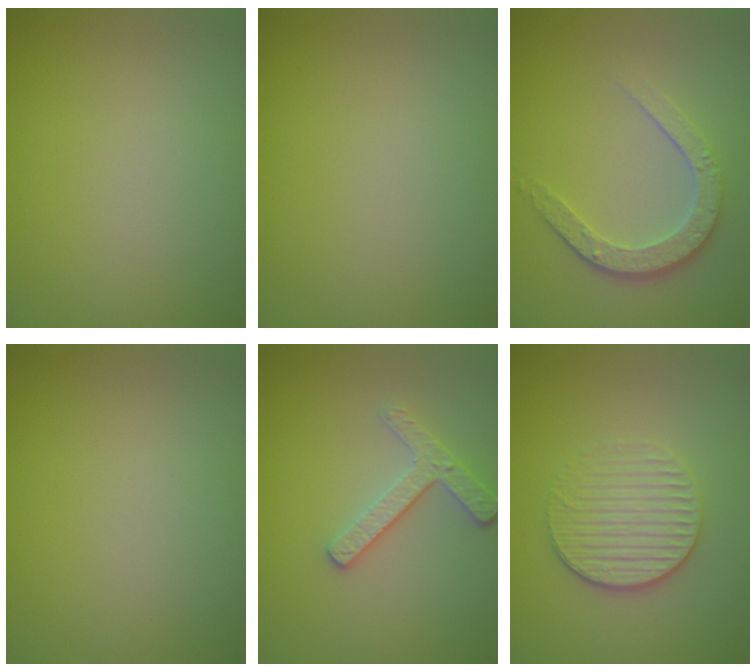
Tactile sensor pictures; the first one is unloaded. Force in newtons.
{"total": 0.0}
{"total": 3.5, "press": 2.7, "slide": 2.2}
{"total": 0.0}
{"total": 2.5, "press": 2.4, "slide": 0.3}
{"total": 3.7, "press": 3.1, "slide": 2.0}